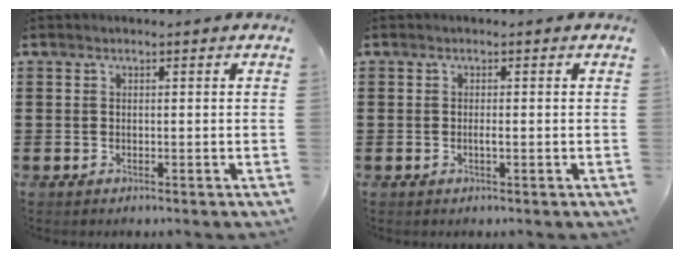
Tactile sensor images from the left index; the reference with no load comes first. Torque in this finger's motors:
{"motor_torque": [0.04, 0.00, 0.00, 0.01]}